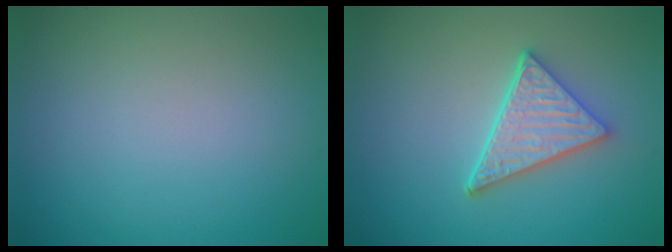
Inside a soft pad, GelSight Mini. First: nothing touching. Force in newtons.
{"total": 4.6, "press": 3.7, "slide": 2.7}